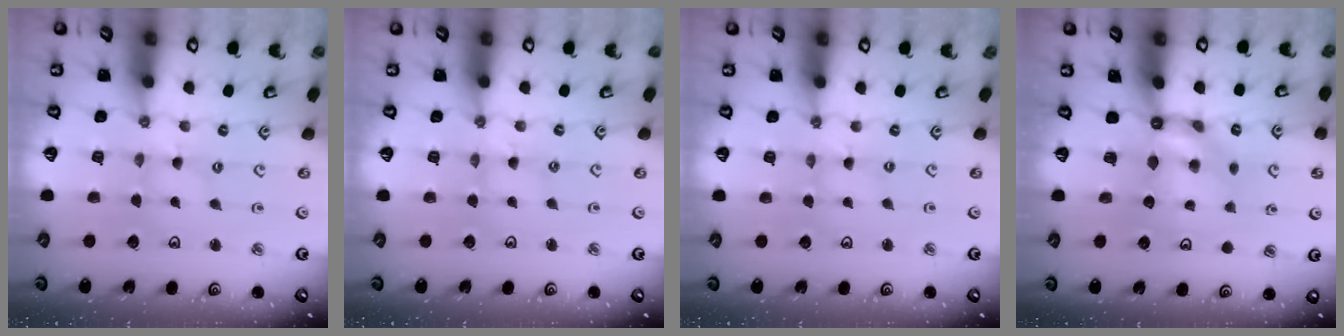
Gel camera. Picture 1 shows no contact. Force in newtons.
{"total": 1.5, "press": 1.4, "slide": 0.3}
{"total": 0.0}
{"total": 6.8, "press": 6.8, "slide": 0.4}